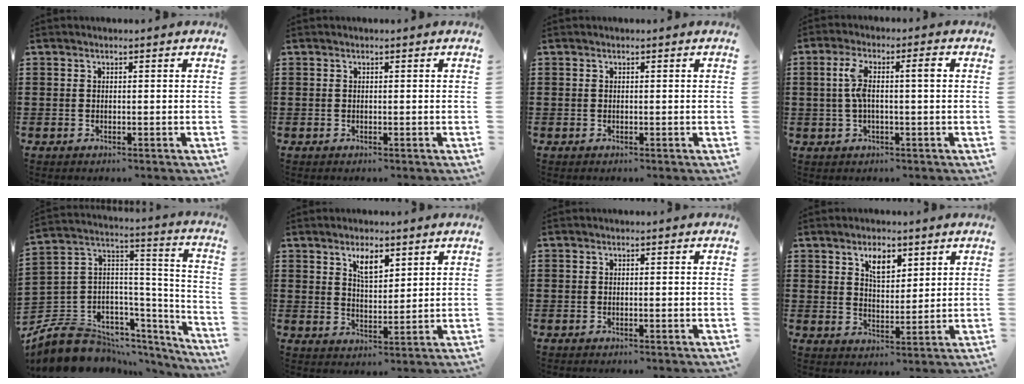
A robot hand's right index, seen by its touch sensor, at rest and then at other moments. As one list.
[{"total": 0.0}, {"total": 0.0}, {"total": 5.6, "force": [0.4, 1.1, 5.5], "torque": [-0.110, 0.004, -0.001]}, {"total": 10.3, "force": [-7.3, 6.6, 2.8], "torque": [-0.082, 0.006, -0.136]}, {"total": 4.3, "force": [2.7, 1.7, 2.9], "torque": [-0.047, -0.001, 0.044]}, {"total": 0.0}, {"total": 4.5, "force": [2.7, 2.1, 2.8], "torque": [-0.048, 0.002, 0.045]}]